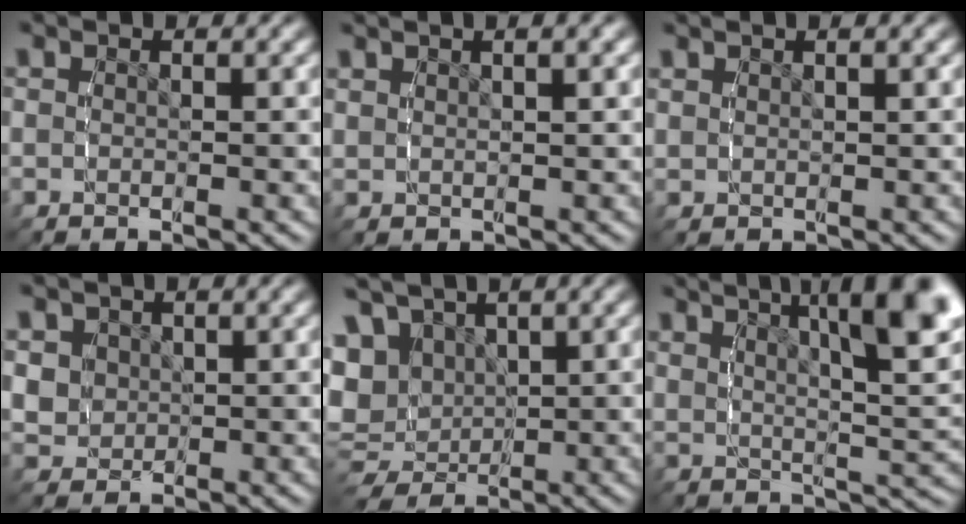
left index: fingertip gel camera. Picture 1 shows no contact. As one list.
[{"total": 2.3, "force": [1.6, 0.2, 1.6], "torque": [-0.016, 0.011, 0.033]}, {"total": 1.3, "force": [1.1, -0.2, 0.8], "torque": [-0.007, 0.004, 0.025]}, {"total": 4.5, "force": [0.9, 4.0, 1.7], "torque": [-0.046, -0.013, 0.027]}, {"total": 9.6, "force": [0.7, 8.5, 4.4], "torque": [-0.127, -0.042, 0.028]}, {"total": 13.2, "force": [6.7, 4.8, 10.3], "torque": [-0.115, 0.024, 0.095]}]